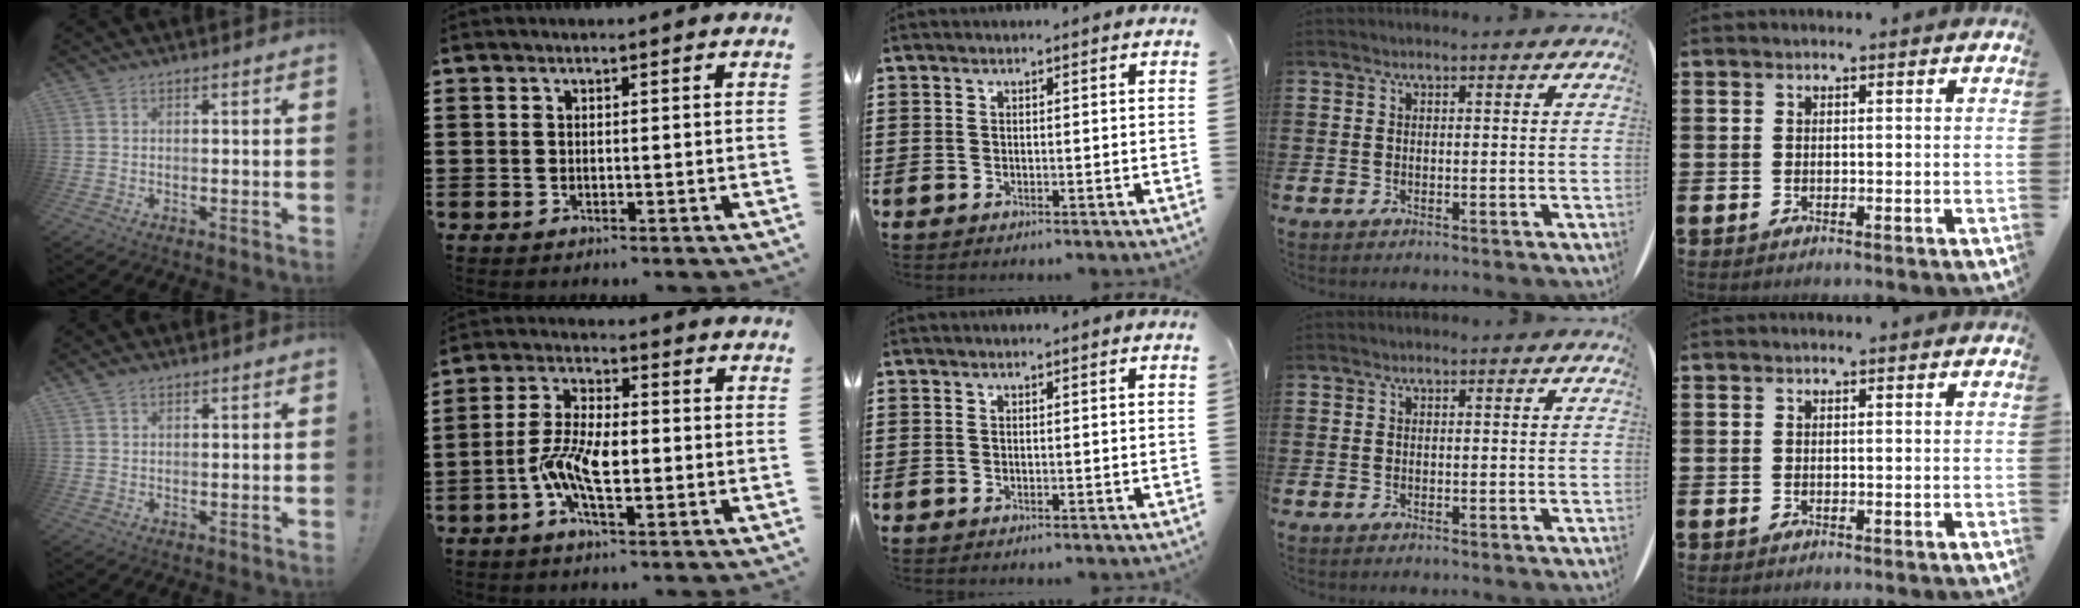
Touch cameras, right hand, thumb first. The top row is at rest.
{"thumb": {"total": 1.4, "force": [1.2, 0.6, 0.5], "torque": [-0.008, -0.005, 0.022]}, "index": {"total": 7.8, "force": [-2.4, 2.9, 6.8], "torque": [-0.154, -0.009, -0.052]}}